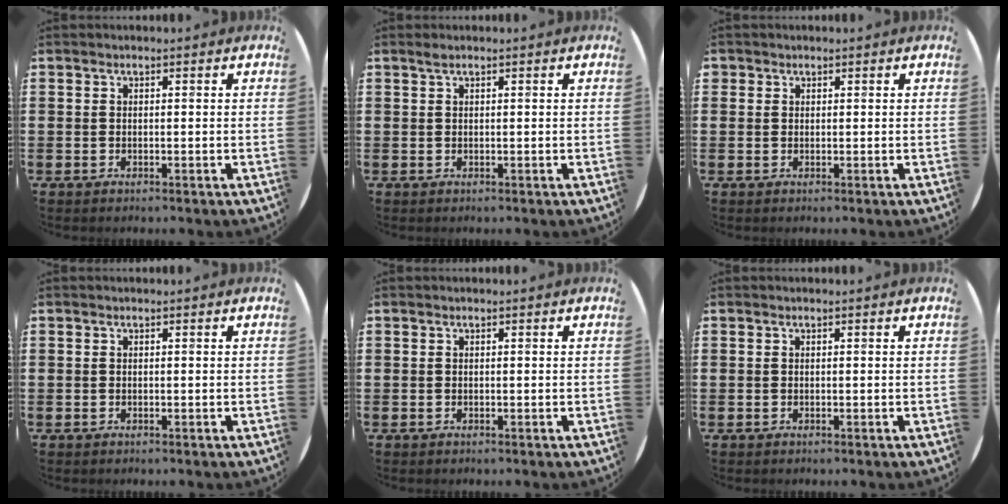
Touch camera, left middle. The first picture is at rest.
{"total": 0.5, "force": [0.4, 0.0, 0.4], "torque": [-0.007, 0.001, 0.007]}
{"total": 0.7, "force": [0.5, 0.4, 0.0], "torque": [0.000, 0.003, 0.011]}
{"total": 0.0}
{"total": 0.0}
{"total": 0.0}